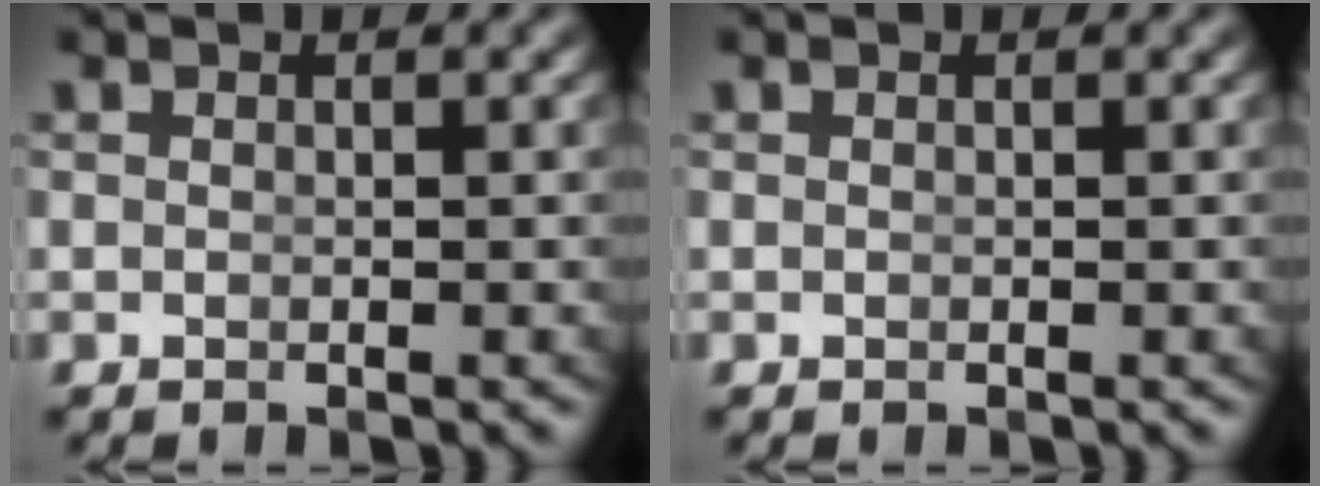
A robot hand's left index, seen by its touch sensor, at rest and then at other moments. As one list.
[{"total": 0.0}]